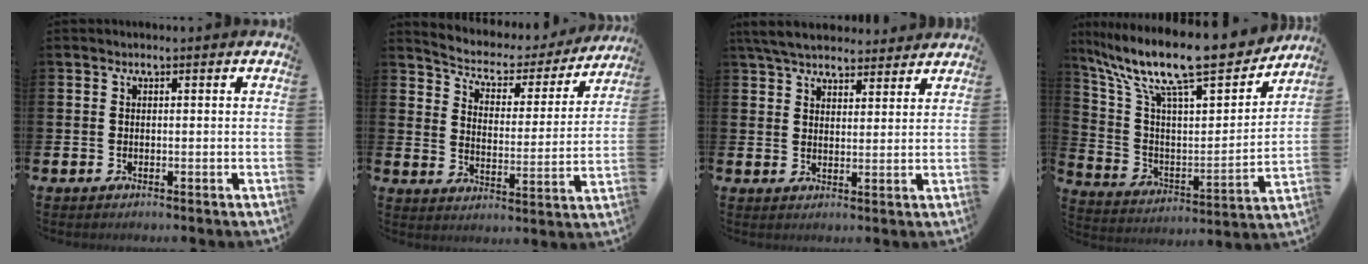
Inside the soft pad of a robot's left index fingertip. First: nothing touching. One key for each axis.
{"total": 4.6, "fx": 4.4, "fy": 1.2, "fz": 0.4, "tx": -0.024, "ty": -0.043, "tz": 0.068}
{"total": 5.8, "fx": 5.4, "fy": 1.5, "fz": 1.4, "tx": -0.045, "ty": -0.019, "tz": 0.099}
{"total": 14.2, "fx": 12.0, "fy": 2.6, "fz": 7.0, "tx": -0.164, "ty": -0.086, "tz": 0.203}